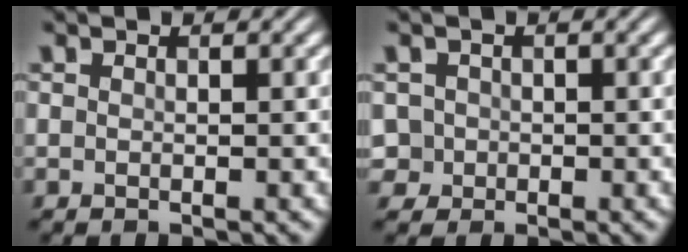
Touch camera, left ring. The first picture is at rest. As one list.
[{"total": 1.6, "force": [-0.1, 1.6, 0.1], "torque": [0.008, -0.001, 0.001]}]